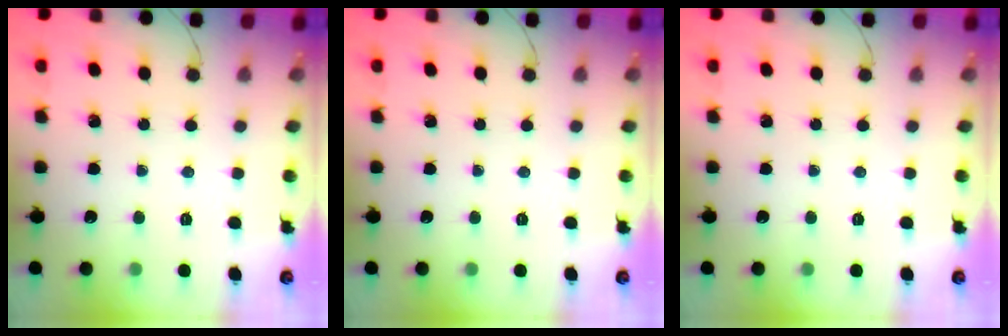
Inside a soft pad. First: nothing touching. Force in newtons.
{"total": 0.0}
{"total": 0.0}